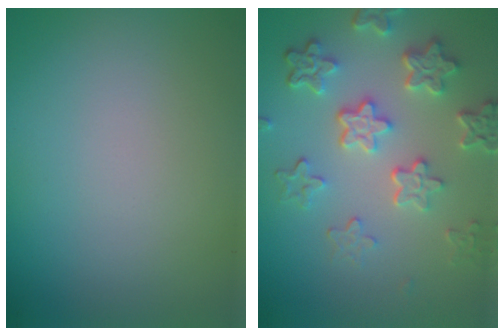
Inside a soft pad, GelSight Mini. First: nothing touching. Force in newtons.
{"total": 5.9, "press": 4.4, "slide": 4.0}